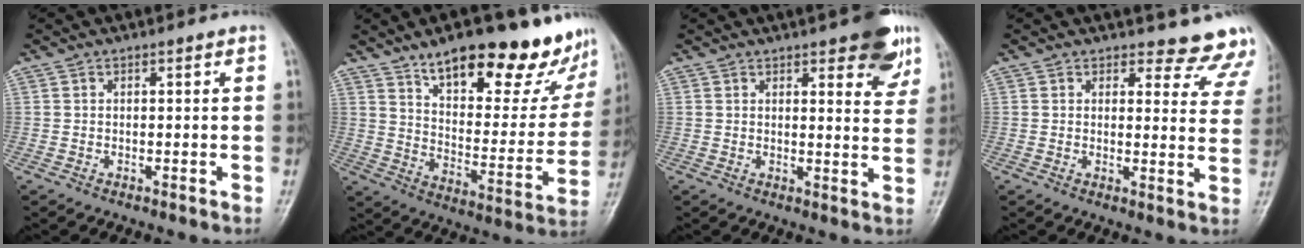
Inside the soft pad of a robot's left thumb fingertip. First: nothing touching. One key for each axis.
{"total": 24.4, "fx": 17.1, "fy": 8.6, "fz": 15.2, "tx": -0.165, "ty": -0.082, "tz": 0.252}
{"total": 10.0, "fx": 6.4, "fy": 3.4, "fz": 6.9, "tx": -0.054, "ty": -0.029, "tz": 0.075}
{"total": 9.9, "fx": 9.4, "fy": 3.1, "fz": 0.3, "tx": 0.048, "ty": -0.077, "tz": 0.079}